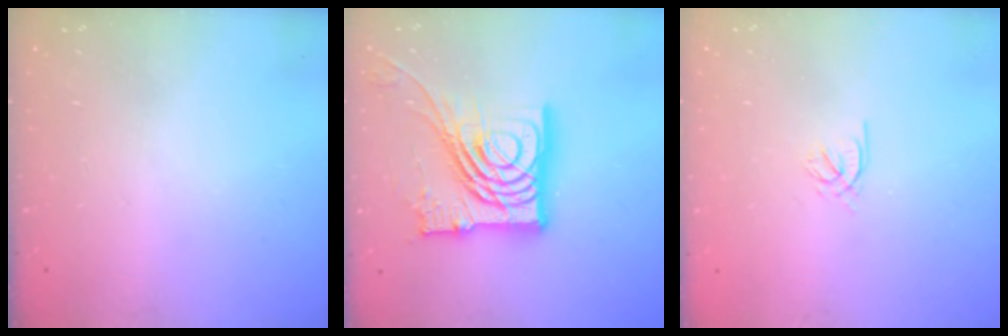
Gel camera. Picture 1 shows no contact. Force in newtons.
{"total": 23.8, "press": 23.6, "slide": 2.4}
{"total": 2.0, "press": 1.9, "slide": 0.5}